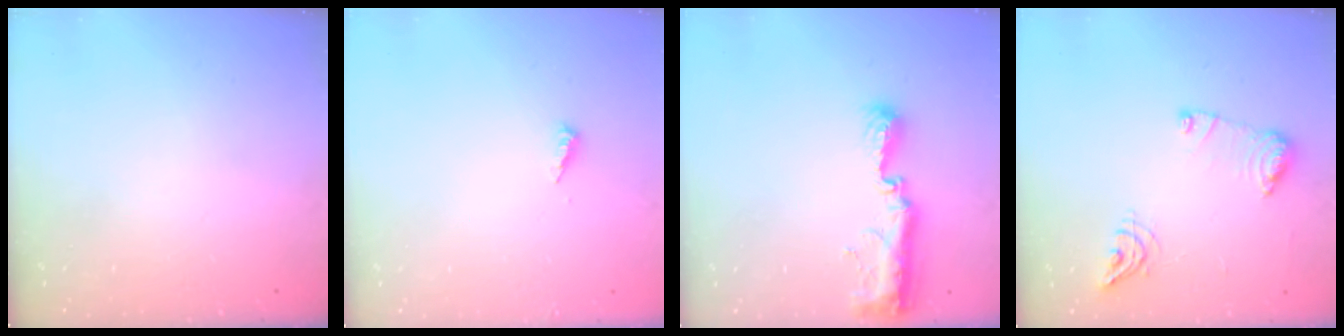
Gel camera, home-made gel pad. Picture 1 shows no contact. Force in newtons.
{"total": 3.1, "press": 3.1, "slide": 0.2}
{"total": 9.1, "press": 9.1, "slide": 0.8}
{"total": 10.7, "press": 10.6, "slide": 1.1}